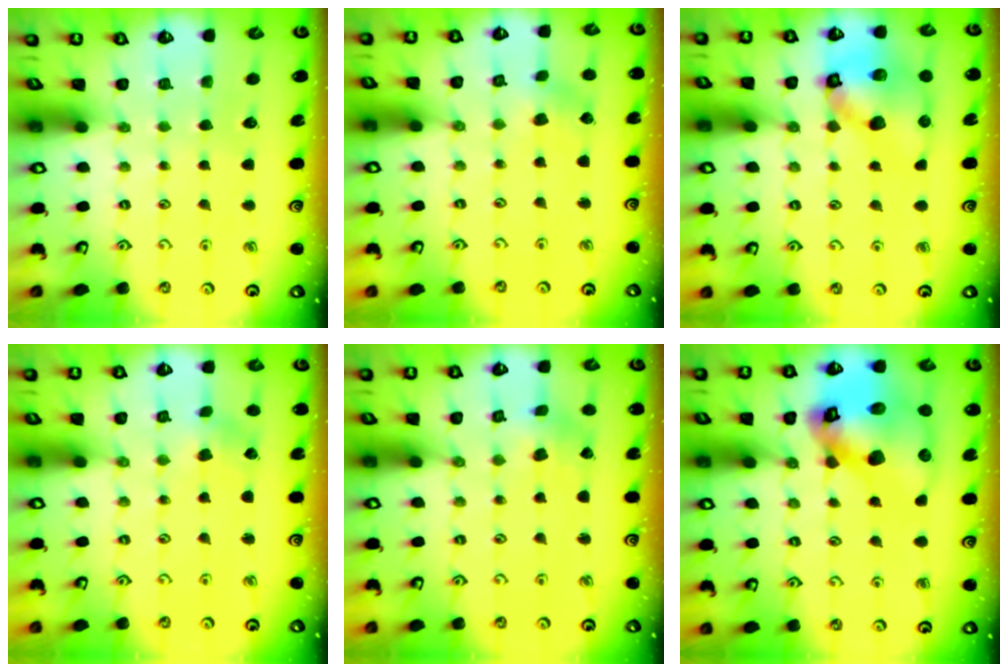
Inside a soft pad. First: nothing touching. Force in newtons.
{"total": 2.0, "press": 1.9, "slide": 0.6}
{"total": 13.1, "press": 13.0, "slide": 2.0}
{"total": 0.7, "press": 0.7, "slide": 0.0}
{"total": 0.8, "press": 0.7, "slide": 0.3}
{"total": 20.9, "press": 20.7, "slide": 2.7}